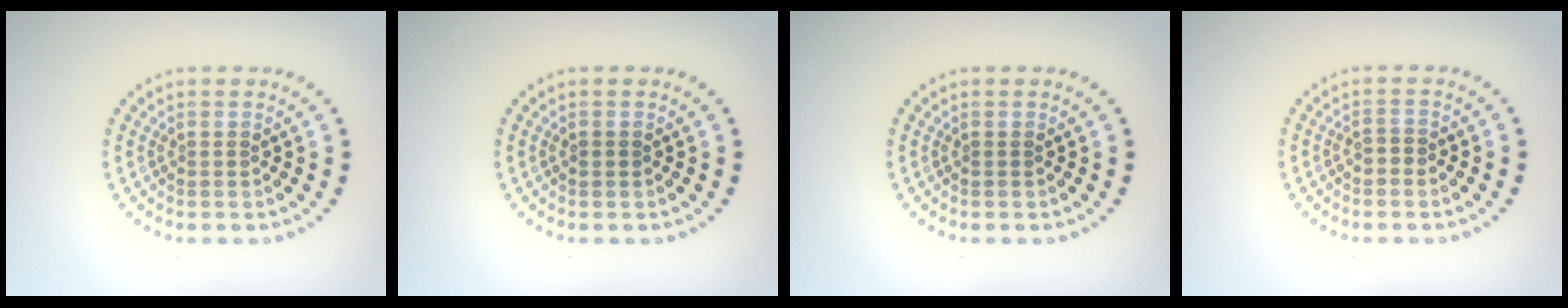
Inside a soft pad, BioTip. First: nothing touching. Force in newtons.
{"total": 0.7, "press": 0.7, "slide": 0.1}
{"total": 0.0}
{"total": 0.8, "press": 0.8, "slide": 0.2}